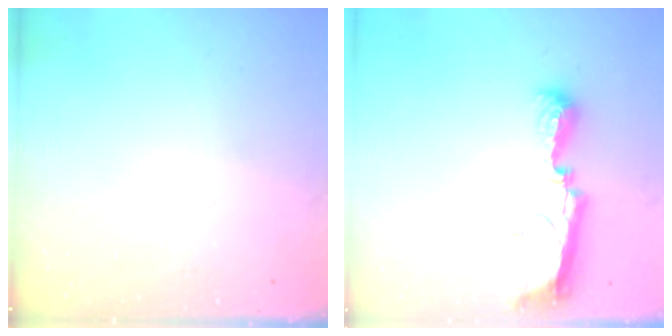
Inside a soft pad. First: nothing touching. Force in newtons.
{"total": 9.4, "press": 9.4, "slide": 0.4}